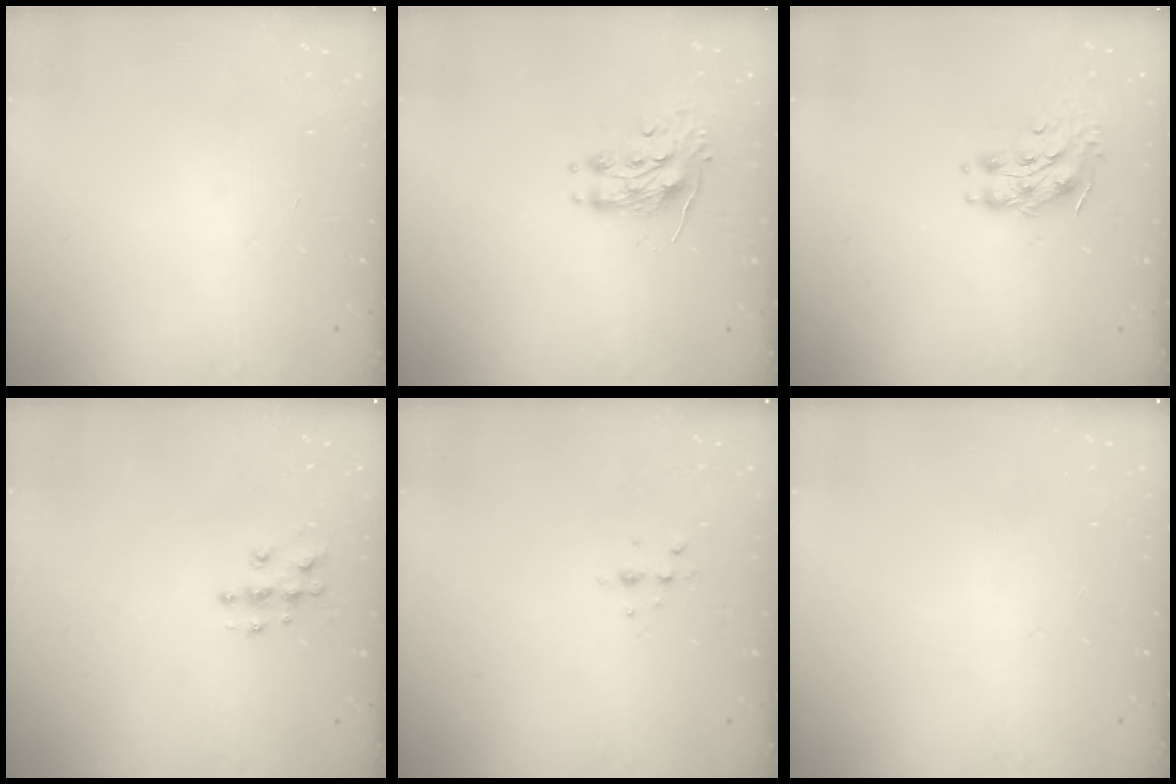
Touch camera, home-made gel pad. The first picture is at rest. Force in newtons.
{"total": 8.4, "press": 8.3, "slide": 0.4}
{"total": 9.0, "press": 9.0, "slide": 0.1}
{"total": 5.9, "press": 5.9, "slide": 0.2}
{"total": 3.6, "press": 3.5, "slide": 0.7}
{"total": 0.0}